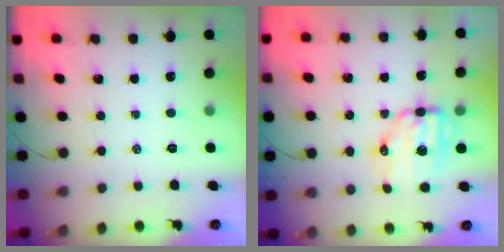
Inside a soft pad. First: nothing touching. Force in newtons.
{"total": 7.9, "press": 7.7, "slide": 1.9}